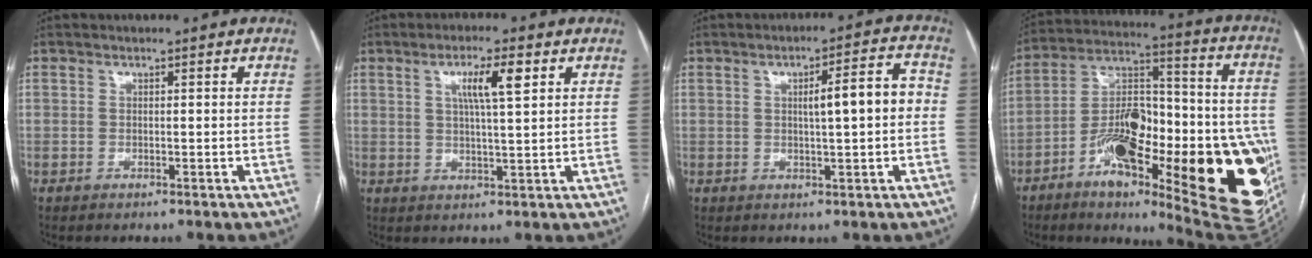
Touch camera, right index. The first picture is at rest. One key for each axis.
{"total": 6.0, "fx": 2.4, "fy": 0.5, "fz": 5.5, "tx": -0.097, "ty": 0.004, "tz": 0.041}
{"total": 6.7, "fx": 0.4, "fy": 1.0, "fz": 6.7, "tx": -0.098, "ty": 0.020, "tz": 0.007}
{"total": 32.9, "fx": -9.6, "fy": 9.3, "fz": 30.1, "tx": -0.355, "ty": 0.000, "tz": -0.123}